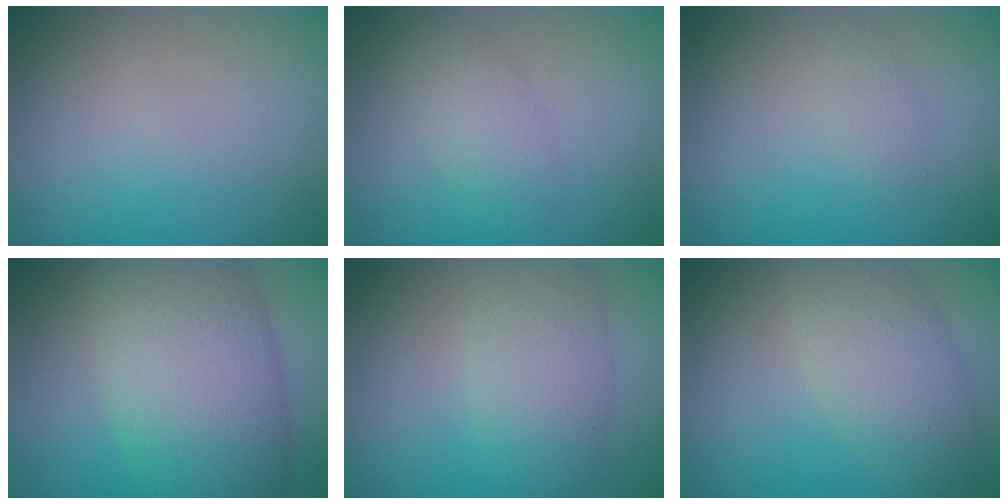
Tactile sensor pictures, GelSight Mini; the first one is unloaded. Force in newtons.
{"total": 2.2, "press": 2.2, "slide": 0.0}
{"total": 0.9, "press": 0.9, "slide": 0.1}
{"total": 10.7, "press": 10.7, "slide": 0.5}
{"total": 4.3, "press": 4.3, "slide": 0.2}
{"total": 3.7, "press": 3.7, "slide": 0.3}